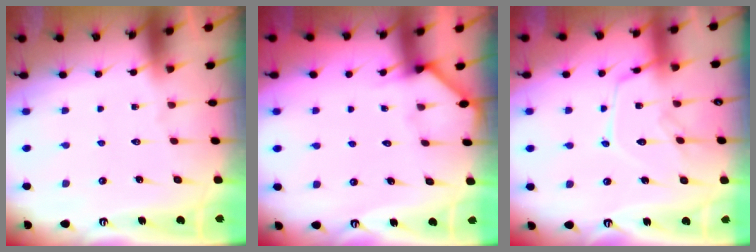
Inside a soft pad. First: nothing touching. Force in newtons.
{"total": 2.5, "press": 2.5, "slide": 0.1}
{"total": 13.3, "press": 13.2, "slide": 0.9}